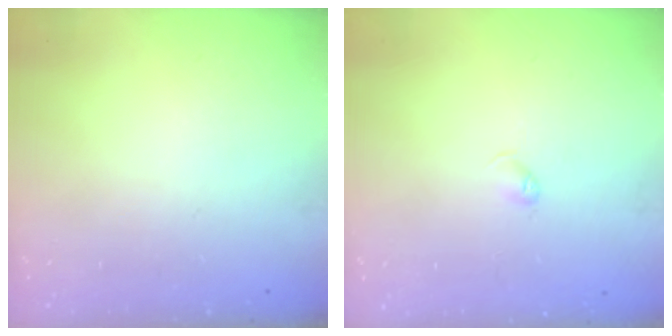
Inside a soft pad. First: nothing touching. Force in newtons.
{"total": 2.7, "press": 2.6, "slide": 0.4}